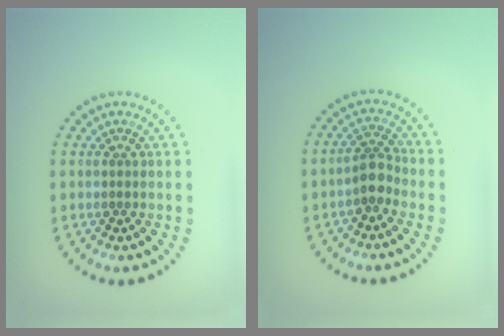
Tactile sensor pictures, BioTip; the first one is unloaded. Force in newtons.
{"total": 2.4, "press": 1.9, "slide": 1.4}